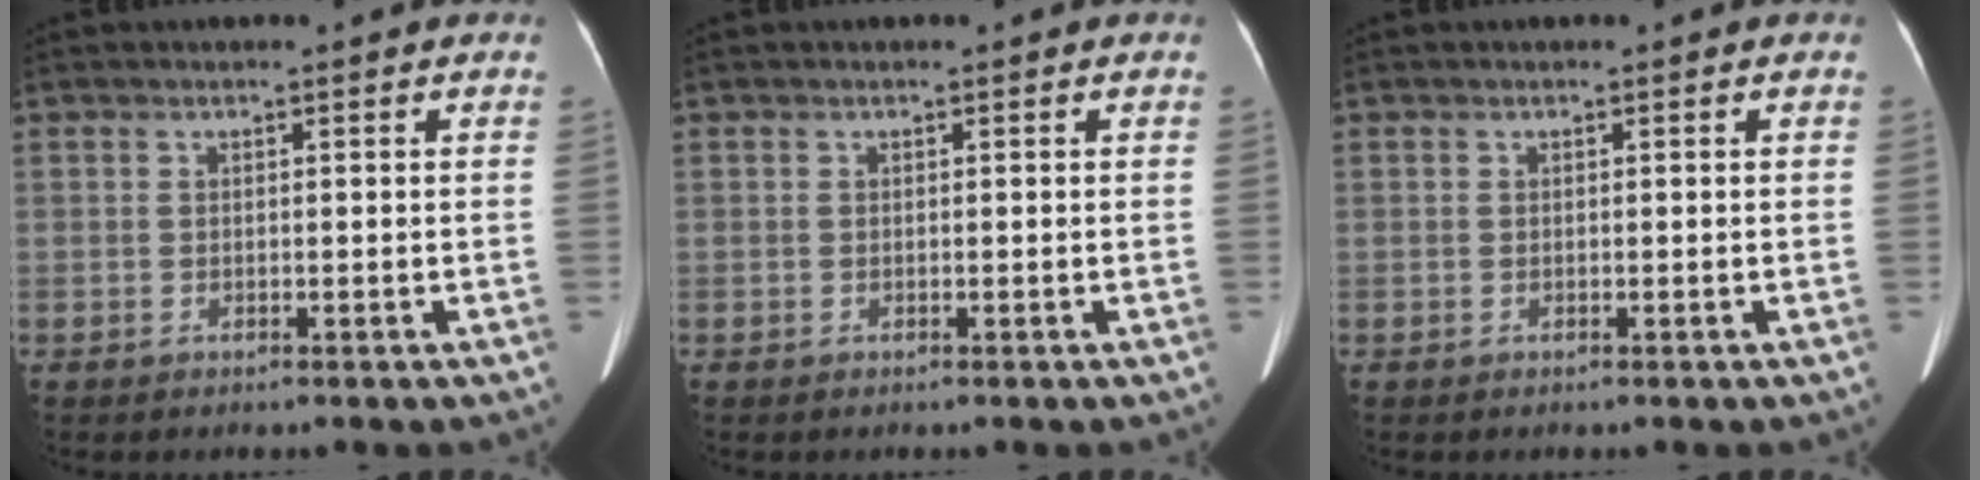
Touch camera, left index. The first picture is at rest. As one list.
[{"total": 0.0}, {"total": 0.0}]